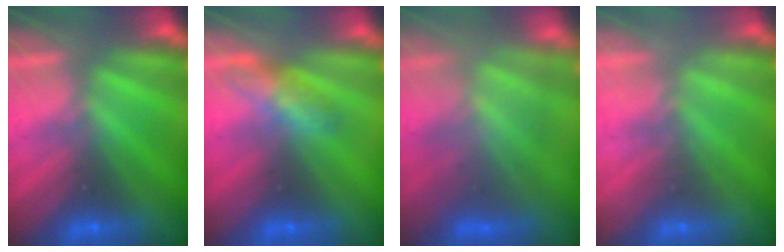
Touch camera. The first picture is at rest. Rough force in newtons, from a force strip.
{"total": 2.8}
{"total": 3.9}
{"total": 2.2}